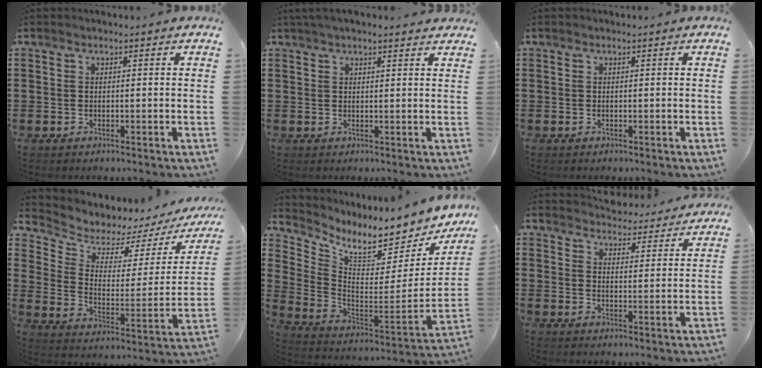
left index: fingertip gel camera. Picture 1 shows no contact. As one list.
[{"total": 2.2, "force": [1.9, 0.4, 1.1], "torque": [-0.024, 0.005, 0.036]}, {"total": 0.0}, {"total": 4.2, "force": [3.9, 1.6, 0.0], "torque": [-0.032, -0.038, 0.061]}, {"total": 6.5, "force": [6.0, 1.0, 2.3], "torque": [-0.065, -0.070, 0.097]}, {"total": 4.3, "force": [4.3, 0.1, 0.0], "torque": [-0.012, -0.032, 0.073]}]